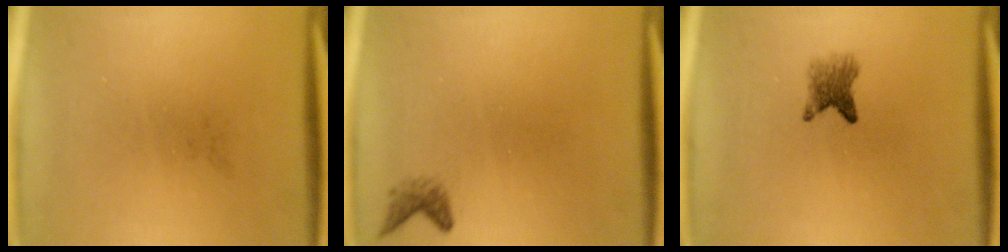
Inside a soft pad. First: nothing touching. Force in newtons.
{"total": 1.3}
{"total": 2.9}